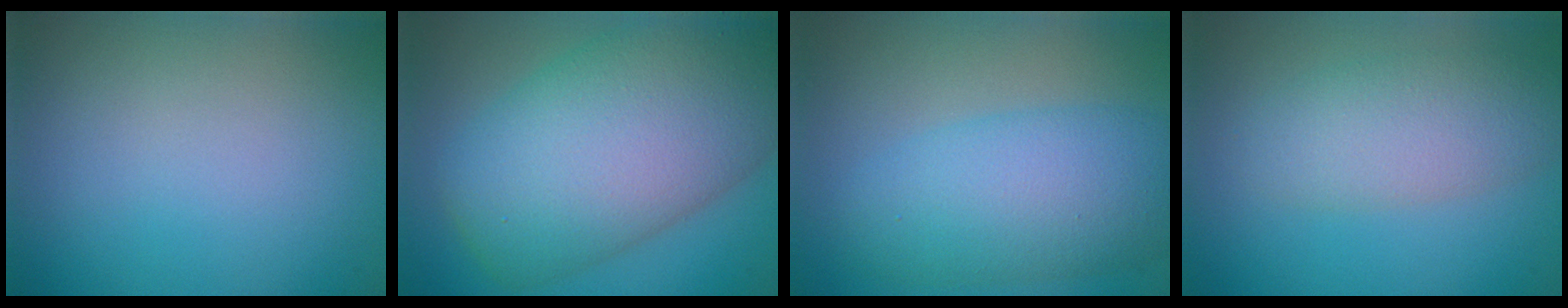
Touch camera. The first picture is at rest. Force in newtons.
{"total": 12.9, "press": 12.9, "slide": 0.6}
{"total": 6.5, "press": 6.5, "slide": 0.2}
{"total": 4.3, "press": 4.3, "slide": 0.1}